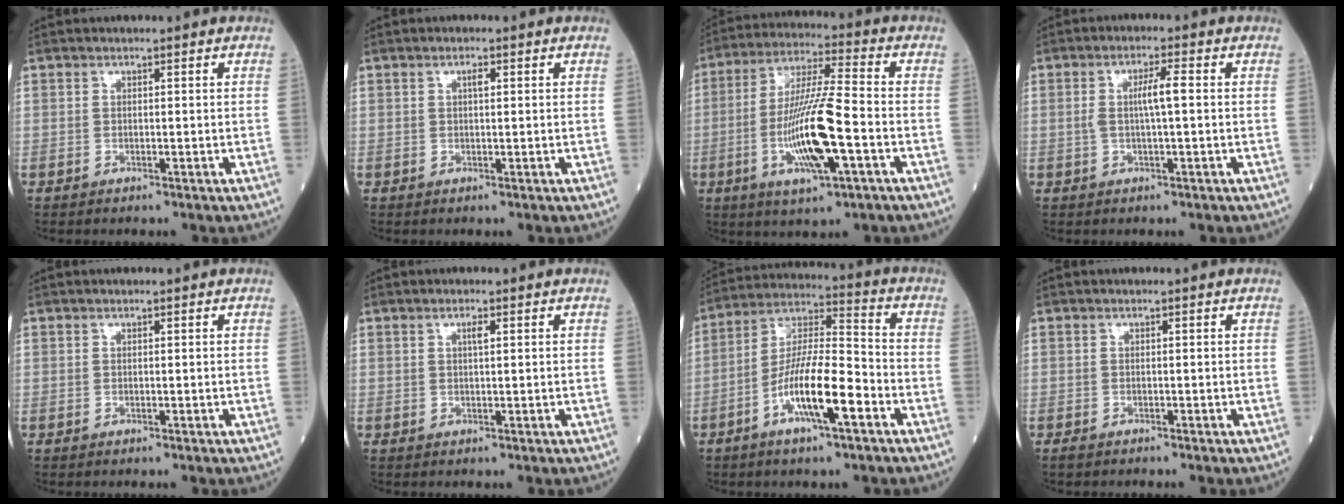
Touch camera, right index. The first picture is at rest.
{"total": 1.1, "force": [0.4, 0.3, 1.0], "torque": [-0.018, 0.002, 0.005]}
{"total": 14.2, "force": [-3.9, 1.5, 13.5], "torque": [-0.263, -0.007, -0.072]}
{"total": 3.9, "force": [0.2, 0.2, 3.9], "torque": [-0.075, 0.006, 0.003]}
{"total": 0.0}
{"total": 1.1, "force": [0.4, 0.1, 1.0], "torque": [-0.020, 0.001, 0.006]}
{"total": 12.9, "force": [-5.2, 2.1, 11.6], "torque": [-0.219, 0.001, -0.098]}
{"total": 0.9, "force": [-0.8, 0.2, 0.2], "torque": [-0.011, -0.002, -0.016]}